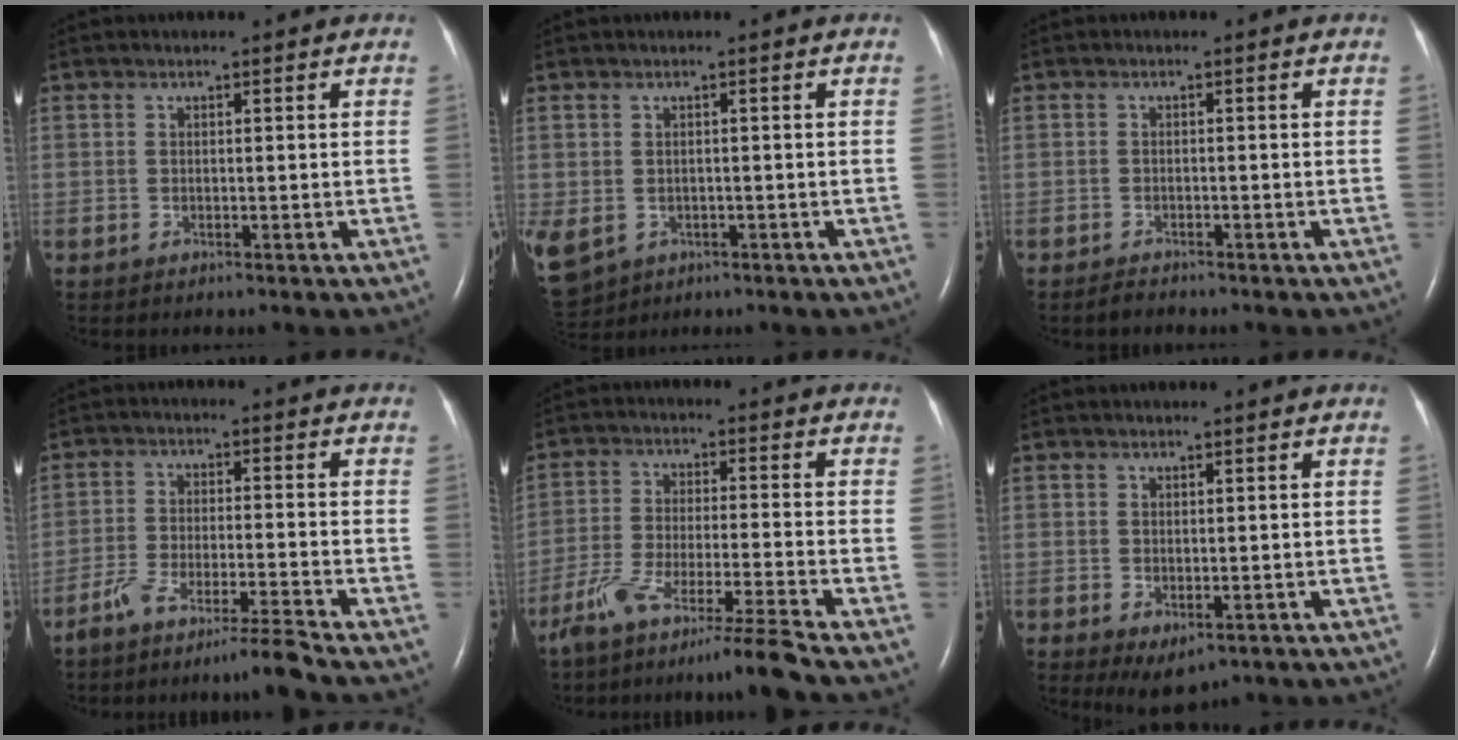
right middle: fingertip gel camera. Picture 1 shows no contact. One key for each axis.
{"total": 15.0, "fx": -5.6, "fy": 12.2, "fz": 6.8, "tx": -0.215, "ty": -0.017, "tz": -0.068}
{"total": 1.2, "fx": -1.1, "fy": 0.3, "fz": 0.2, "tx": -0.012, "ty": -0.003, "tz": -0.018}
{"total": 6.9, "fx": -6.0, "fy": -2.0, "fz": 2.6, "tx": -0.048, "ty": -0.011, "tz": -0.108}
{"total": 11.4, "fx": -9.6, "fy": -3.1, "fz": 5.2, "tx": -0.081, "ty": -0.029, "tz": -0.165}
{"total": 2.7, "fx": -0.7, "fy": 1.5, "fz": 2.2, "tx": -0.035, "ty": -0.009, "tz": 0.005}